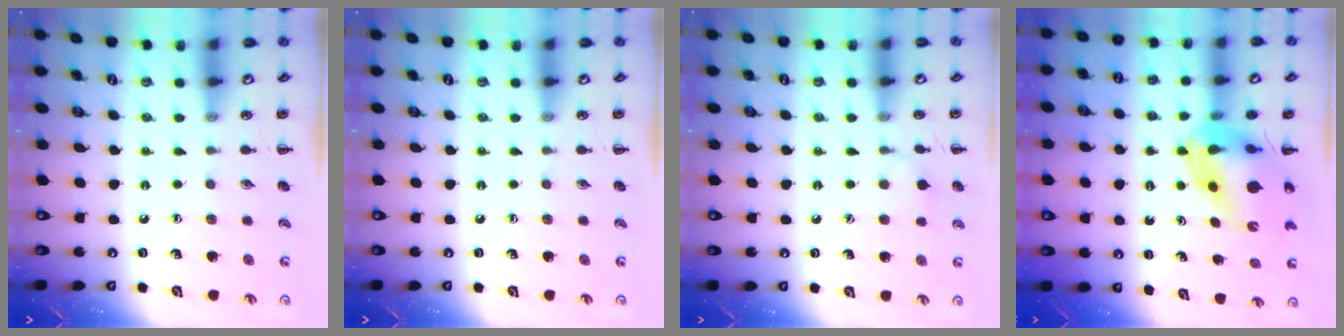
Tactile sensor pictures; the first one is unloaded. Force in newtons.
{"total": 0.0}
{"total": 6.2, "press": 6.0, "slide": 1.7}
{"total": 10.9, "press": 10.3, "slide": 3.5}